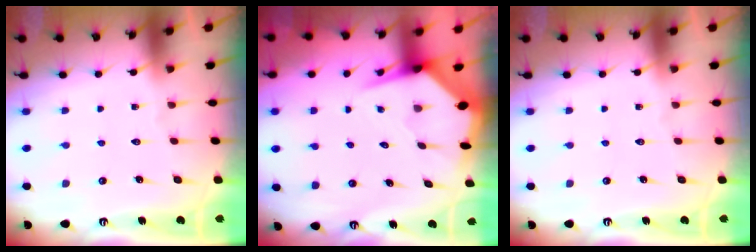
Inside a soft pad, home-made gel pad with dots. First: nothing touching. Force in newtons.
{"total": 4.4, "press": 4.3, "slide": 0.7}
{"total": 0.0}